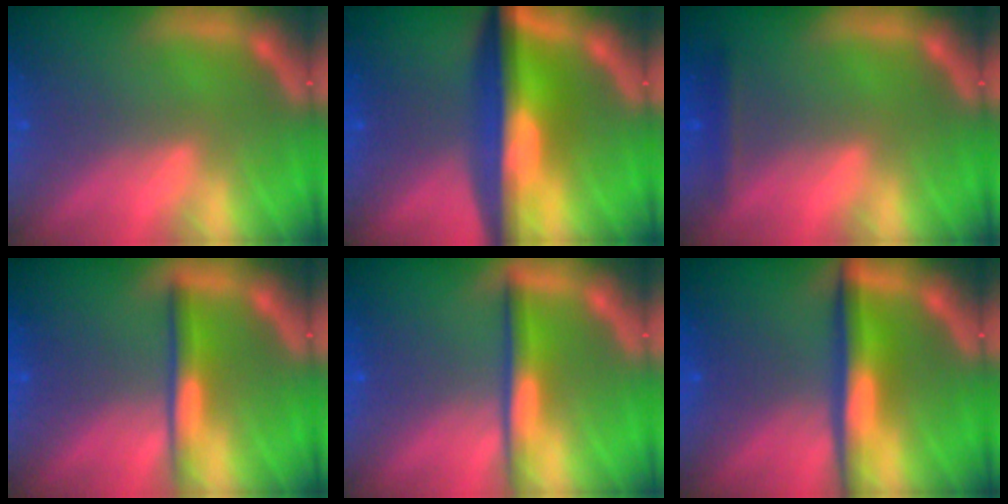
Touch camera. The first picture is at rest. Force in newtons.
{"total": 10.0}
{"total": 1.4}
{"total": 3.0}
{"total": 3.4}
{"total": 5.0}